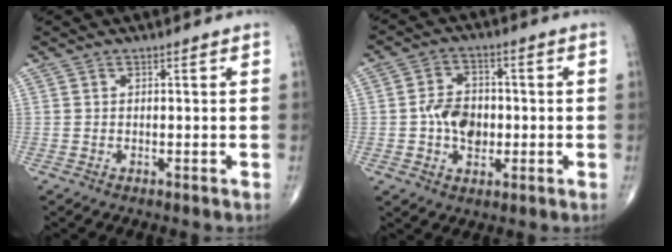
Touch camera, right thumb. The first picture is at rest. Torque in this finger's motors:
{"motor_torque": [0.94, 0.47, 0.51, -0.44, 0.18]}